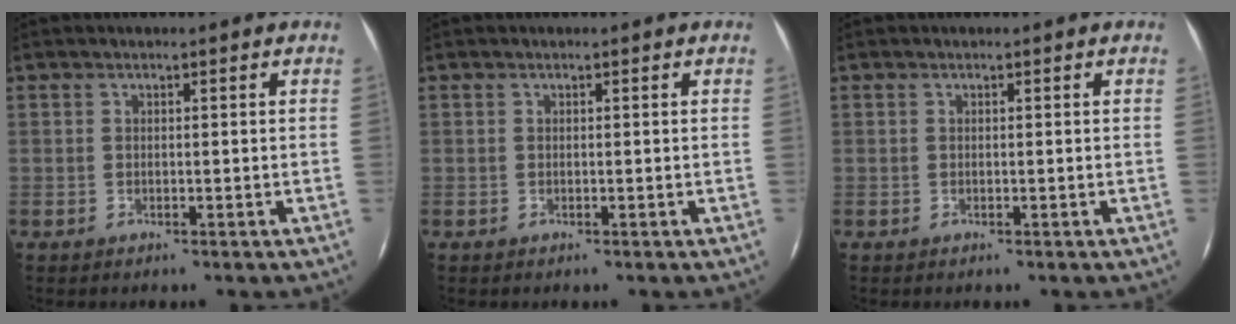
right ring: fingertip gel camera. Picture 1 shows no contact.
{"total": 0.0}
{"total": 0.0}